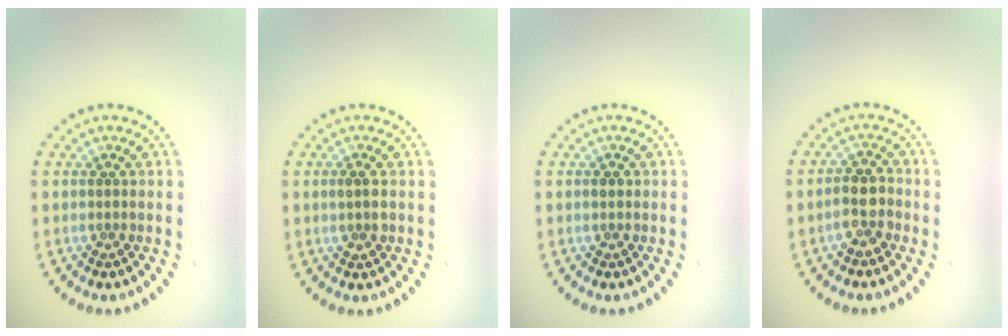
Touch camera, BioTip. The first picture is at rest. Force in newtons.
{"total": 1.4, "press": 1.4, "slide": 0.4}
{"total": 0.9, "press": 0.9, "slide": 0.0}
{"total": 2.7, "press": 2.5, "slide": 1.0}